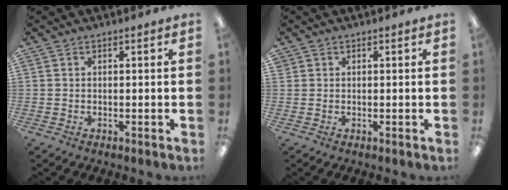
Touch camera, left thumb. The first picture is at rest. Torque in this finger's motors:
{"motor_torque": [-0.31, -0.15, -0.24, 0.05, 0.00]}